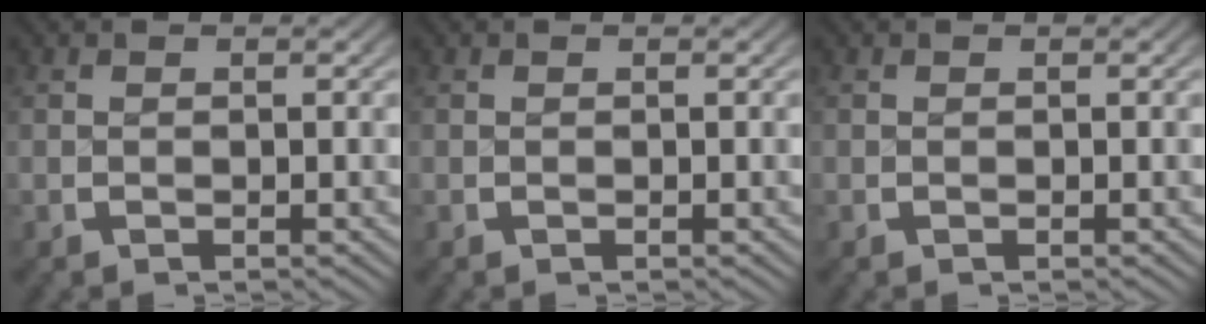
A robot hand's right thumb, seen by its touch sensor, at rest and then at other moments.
{"total": 0.0}
{"total": 0.0}